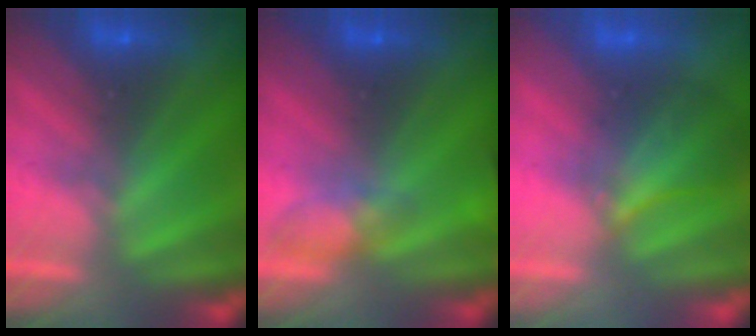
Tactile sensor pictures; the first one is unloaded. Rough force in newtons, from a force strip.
{"total": 4.9}
{"total": 3.1}